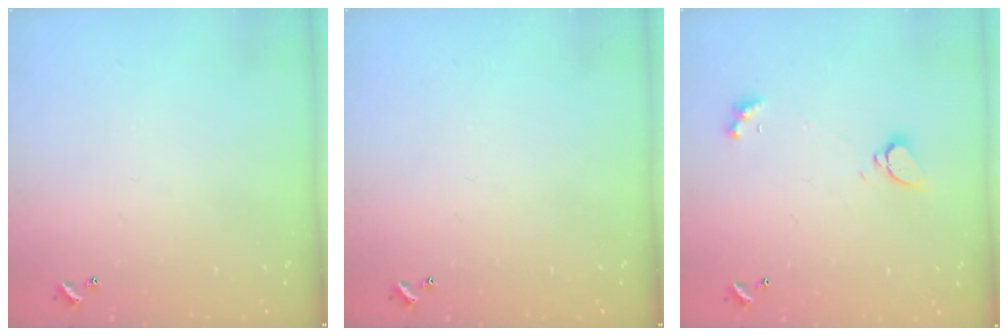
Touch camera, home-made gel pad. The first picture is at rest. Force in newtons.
{"total": 0.0}
{"total": 2.2, "press": 2.2, "slide": 0.3}